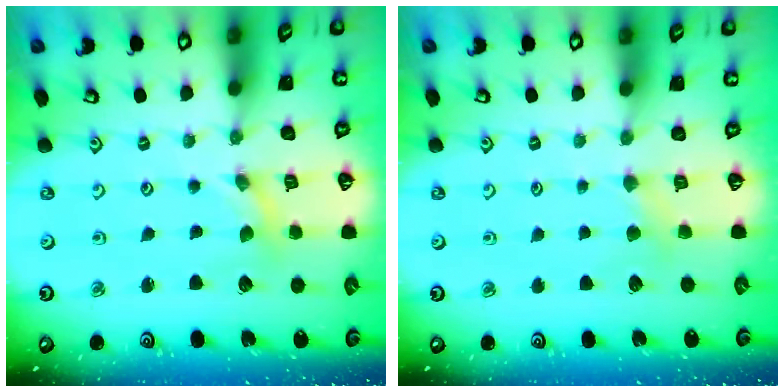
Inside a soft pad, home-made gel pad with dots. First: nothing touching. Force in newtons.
{"total": 3.5, "press": 3.5, "slide": 0.4}